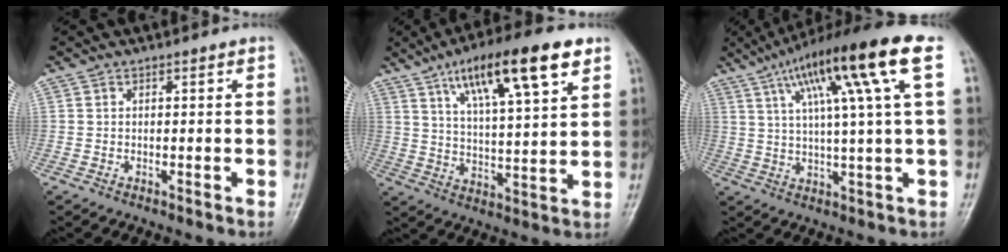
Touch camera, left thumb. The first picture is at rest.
{"total": 17.8, "force": [9.6, 4.6, 14.3], "torque": [-0.214, -0.024, 0.158]}
{"total": 17.1, "force": [7.1, 1.0, 15.5], "torque": [-0.256, 0.008, 0.113]}